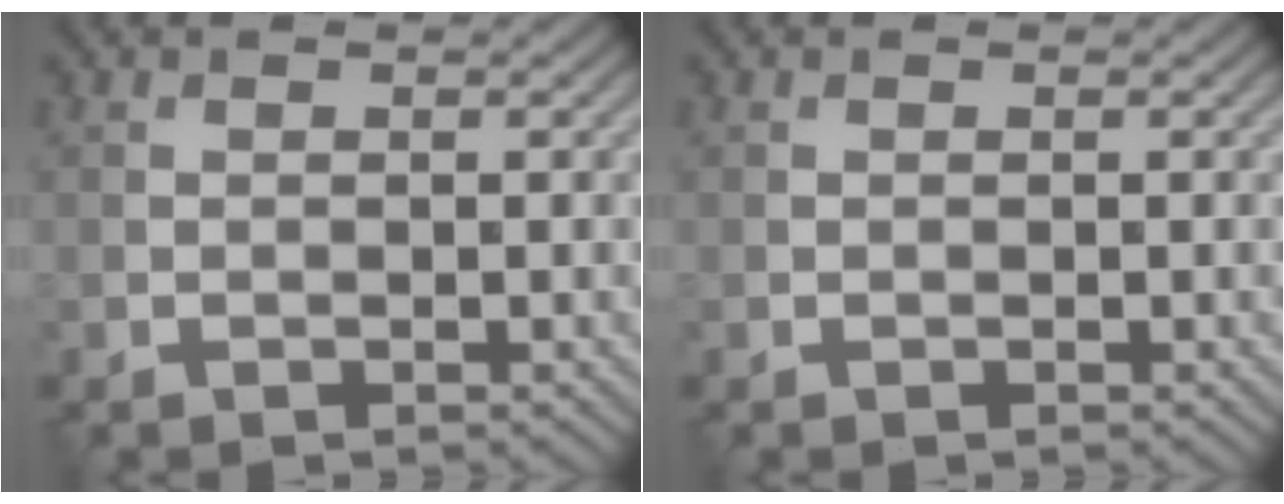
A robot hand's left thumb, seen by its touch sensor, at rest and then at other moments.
{"total": 0.0}